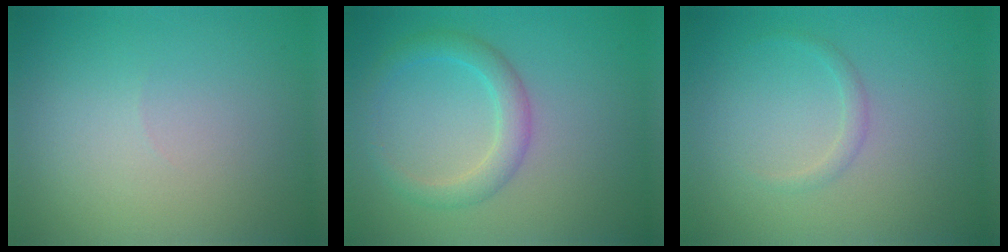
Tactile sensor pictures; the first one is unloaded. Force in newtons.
{"total": 2.7, "press": 2.7, "slide": 0.1}
{"total": 0.9, "press": 0.9, "slide": 0.1}